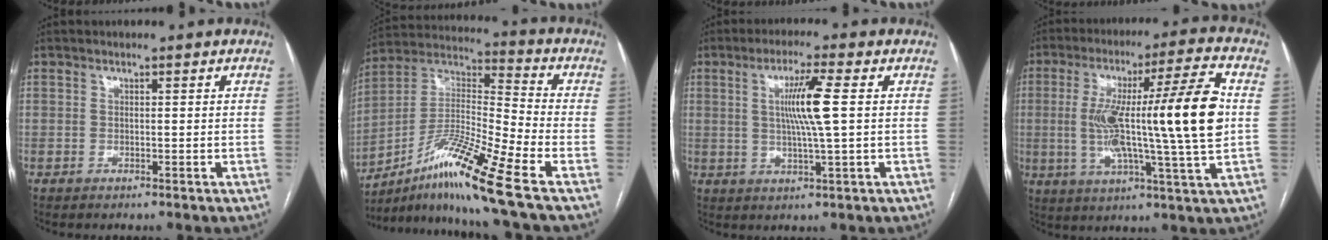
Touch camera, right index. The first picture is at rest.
{"total": 16.4, "force": [-9.9, -0.8, 13.1], "torque": [-0.256, -0.002, -0.174]}
{"total": 7.3, "force": [1.2, -0.5, 7.2], "torque": [-0.135, -0.001, 0.023]}
{"total": 20.1, "force": [0.7, -0.1, 20.1], "torque": [-0.332, 0.011, 0.003]}